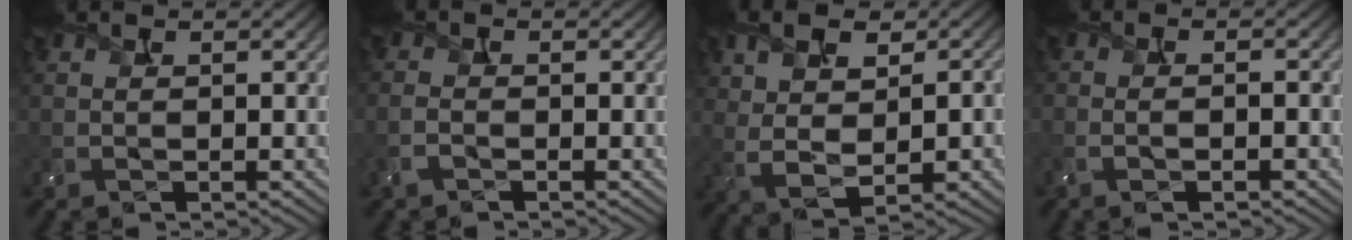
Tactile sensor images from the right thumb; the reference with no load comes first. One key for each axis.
{"total": 2.0, "fx": -1.1, "fy": 1.1, "fz": 1.2, "tx": -0.033, "ty": -0.001, "tz": -0.031}
{"total": 9.1, "fx": 1.4, "fy": 4.8, "fz": 7.5, "tx": -0.135, "ty": 0.003, "tz": 0.024}
{"total": 2.7, "fx": -1.0, "fy": 0.7, "fz": 2.4, "tx": -0.030, "ty": 0.009, "tz": -0.028}